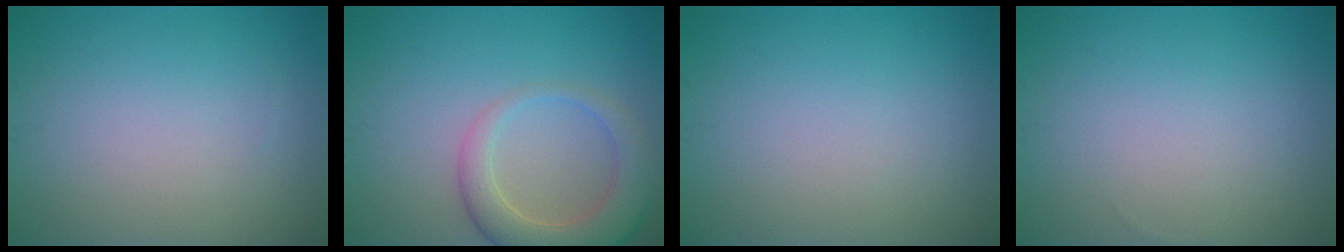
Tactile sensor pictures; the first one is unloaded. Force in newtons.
{"total": 5.2, "press": 5.2, "slide": 0.4}
{"total": 0.0}
{"total": 0.0}